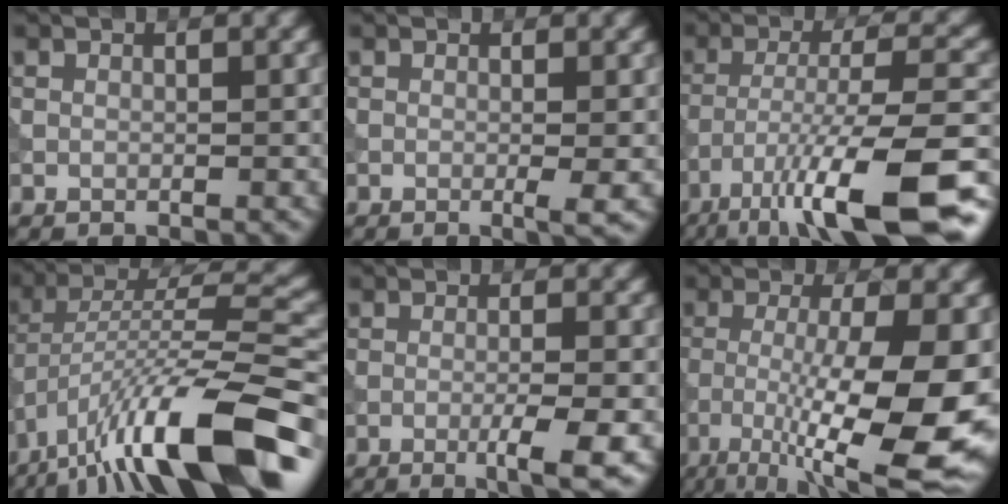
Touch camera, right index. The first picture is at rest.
{"total": 1.7, "force": [-0.3, 0.2, 1.6], "torque": [-0.025, -0.006, -0.005]}
{"total": 14.0, "force": [-8.3, 3.3, 10.8], "torque": [-0.188, -0.005, -0.137]}
{"total": 14.8, "force": [-8.7, 4.1, 11.2], "torque": [-0.189, 0.017, -0.151]}
{"total": 4.4, "force": [-1.7, 0.6, 4.1], "torque": [-0.063, 0.000, -0.028]}
{"total": 12.9, "force": [-4.2, 3.2, 11.8], "torque": [-0.201, -0.022, -0.064]}